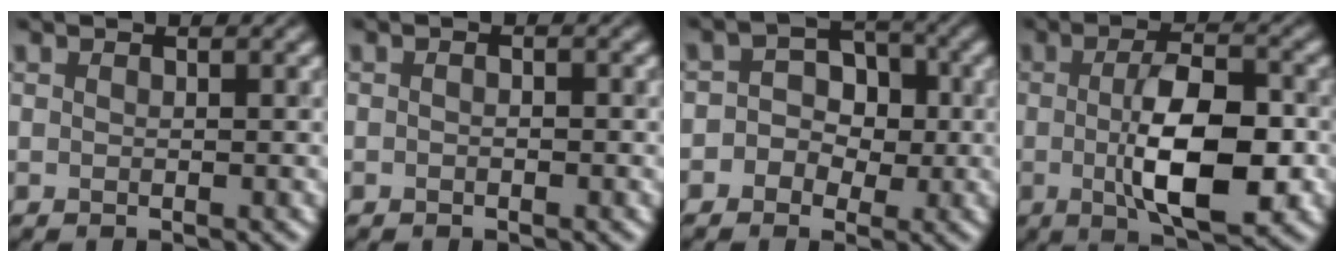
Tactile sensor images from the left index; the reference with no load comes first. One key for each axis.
{"total": 0.7, "fx": -0.1, "fy": 0.3, "fz": 0.7, "tx": -0.010, "ty": -0.004, "tz": -0.007}
{"total": 4.0, "fx": -0.6, "fy": 3.6, "fz": 1.8, "tx": 0.009, "ty": 0.015, "tz": -0.032}
{"total": 8.2, "fx": -1.0, "fy": 3.0, "fz": 7.6, "tx": -0.125, "ty": -0.005, "tz": -0.017}